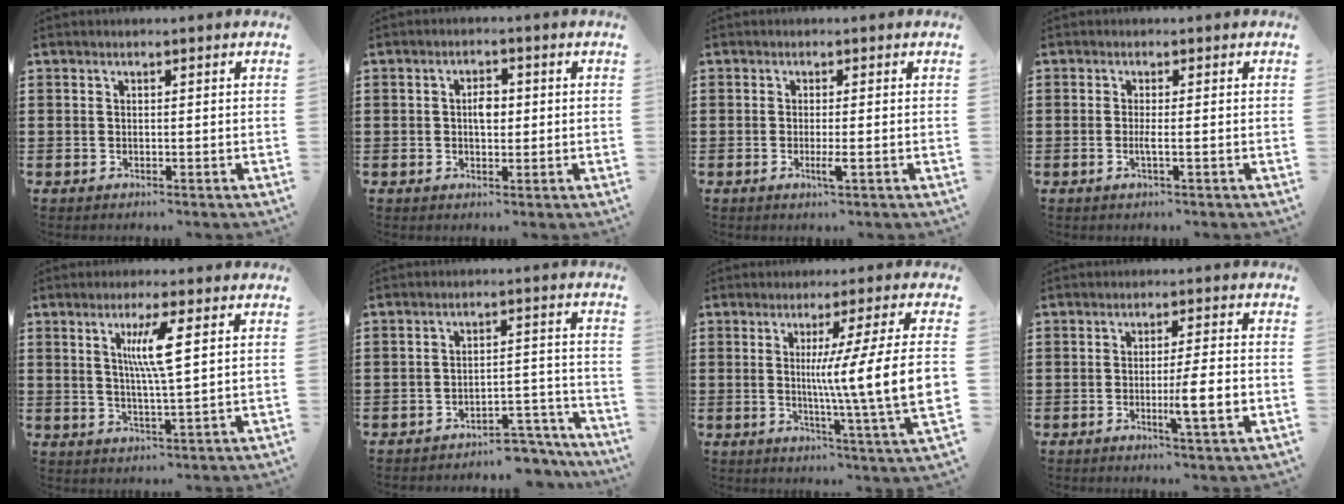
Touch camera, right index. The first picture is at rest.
{"total": 2.8, "force": [0.1, 1.5, 2.3], "torque": [-0.038, 0.003, -0.001]}
{"total": 2.3, "force": [-0.8, 0.1, 2.1], "torque": [-0.044, -0.007, -0.017]}
{"total": 1.8, "force": [-0.5, -0.1, 1.7], "torque": [-0.039, -0.007, -0.012]}
{"total": 6.1, "force": [1.9, 0.1, 5.8], "torque": [-0.118, -0.003, 0.027]}
{"total": 4.2, "force": [-3.9, 0.6, 1.2], "torque": [-0.022, 0.006, -0.080]}
{"total": 11.3, "force": [0.5, -0.8, 11.3], "torque": [-0.198, -0.013, 0.001]}
{"total": 6.7, "force": [-1.6, 0.5, 6.5], "torque": [-0.097, -0.011, -0.029]}